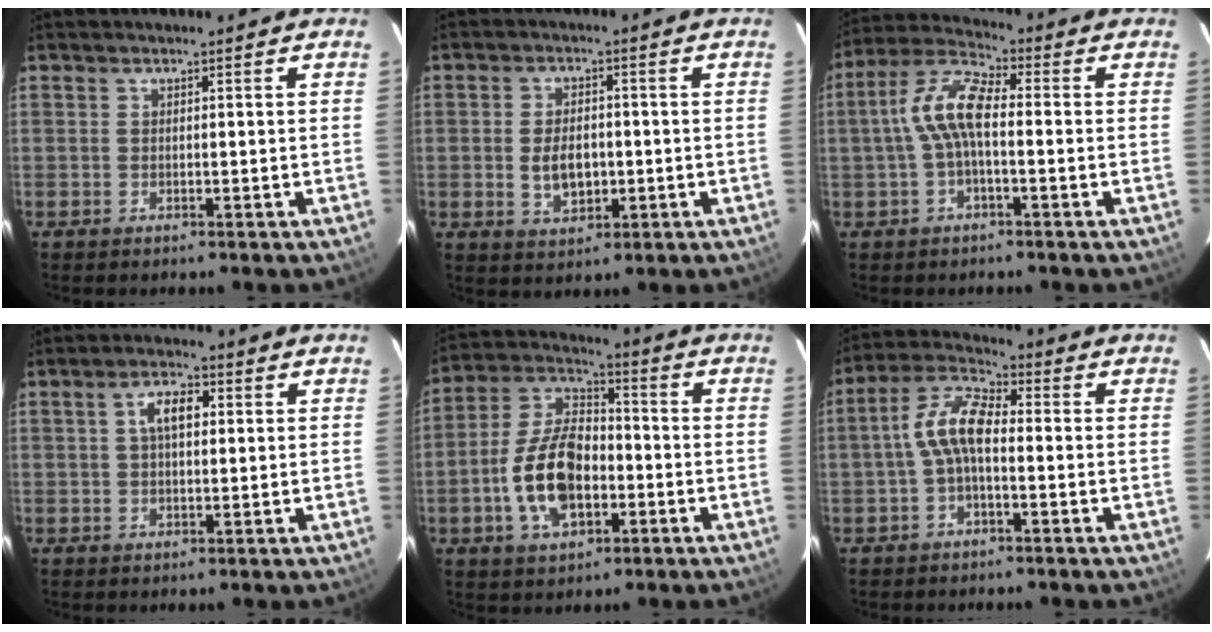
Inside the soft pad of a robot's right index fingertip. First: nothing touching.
{"total": 6.2, "force": [-0.8, 3.9, 4.8], "torque": [-0.092, -0.002, -0.007]}
{"total": 8.4, "force": [-0.6, 3.0, 7.9], "torque": [-0.174, 0.022, -0.016]}
{"total": 4.8, "force": [1.1, 2.4, 4.1], "torque": [-0.074, 0.015, 0.020]}
{"total": 14.5, "force": [-3.9, 8.1, 11.3], "torque": [-0.232, 0.017, -0.065]}
{"total": 7.7, "force": [-1.1, 3.2, 6.9], "torque": [-0.152, 0.024, -0.027]}